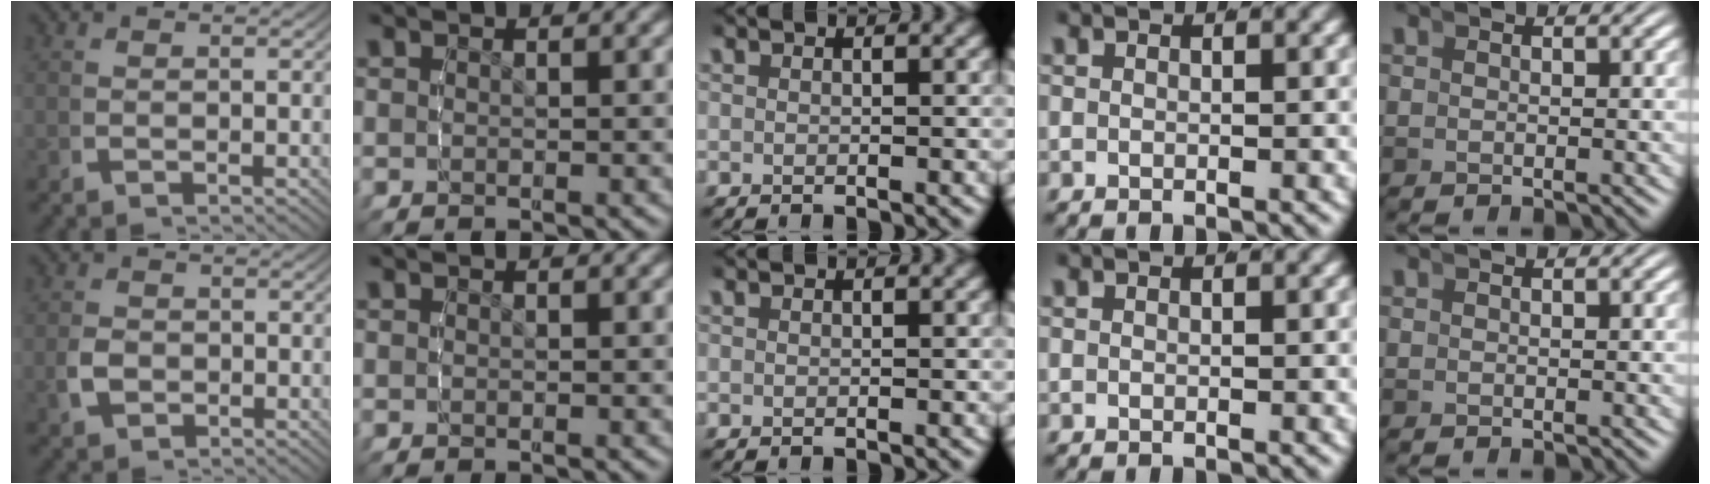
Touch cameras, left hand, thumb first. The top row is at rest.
{"thumb": {"total": 2.4, "force": [-0.6, 1.9, 1.3], "torque": [-0.032, -0.007, -0.007]}}